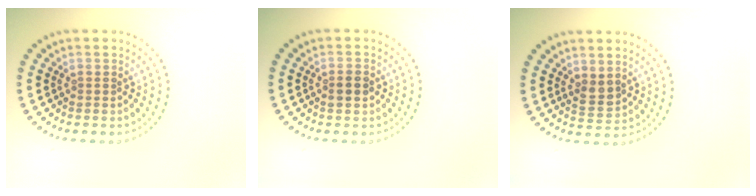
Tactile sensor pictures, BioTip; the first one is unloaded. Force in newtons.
{"total": 1.2, "press": 1.2, "slide": 0.0}
{"total": 1.6, "press": 1.5, "slide": 0.7}